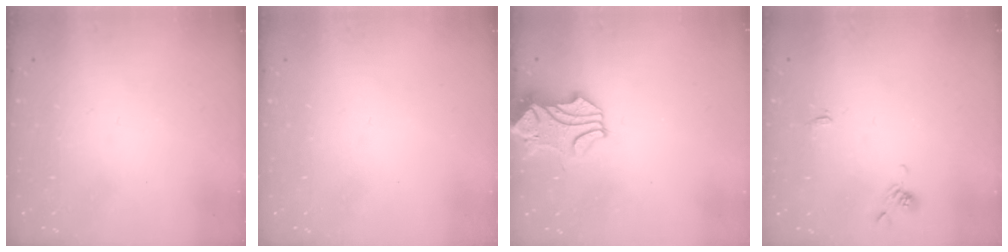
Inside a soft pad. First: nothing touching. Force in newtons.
{"total": 0.0}
{"total": 0.8, "press": 0.1, "slide": 0.8}
{"total": 1.1, "press": 1.0, "slide": 0.4}